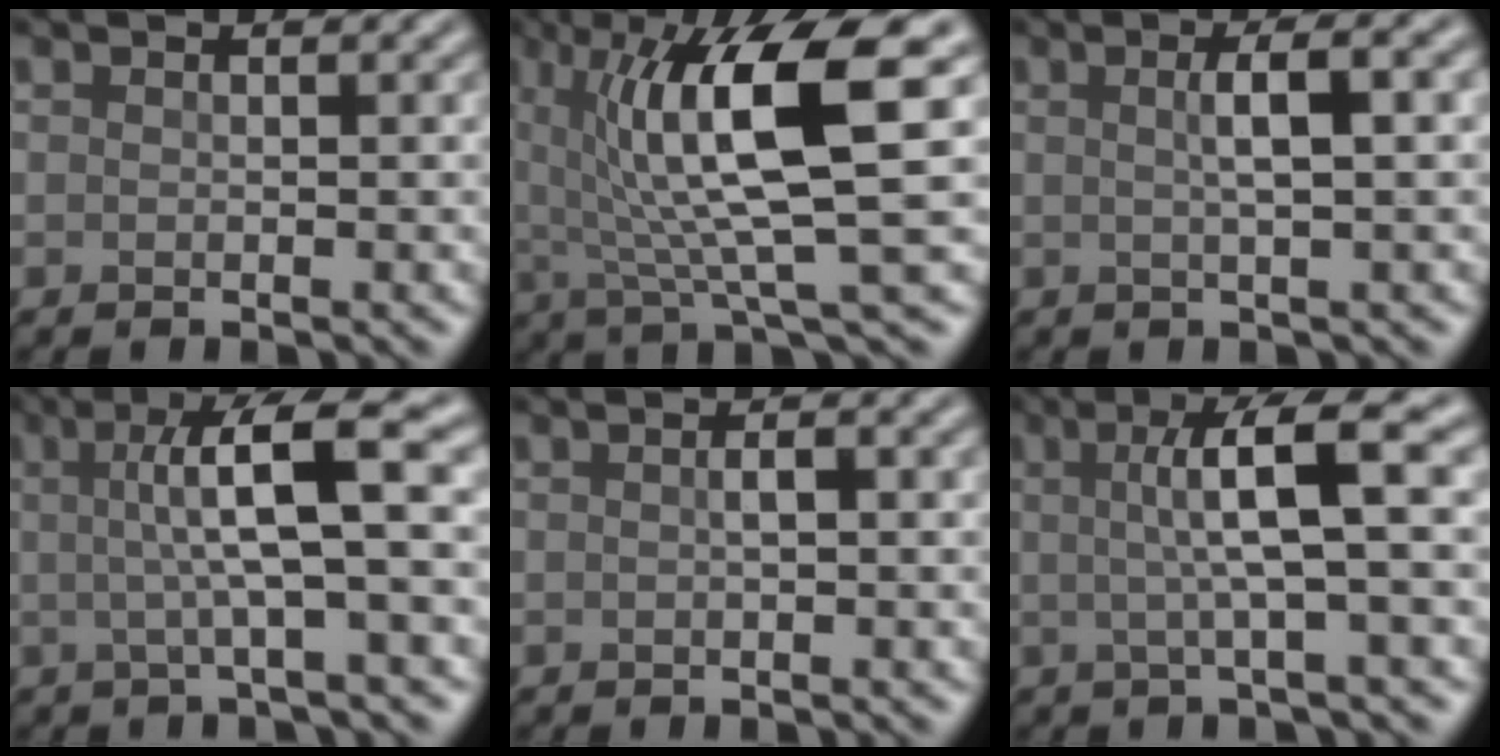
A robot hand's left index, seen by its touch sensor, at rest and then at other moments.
{"total": 10.5, "force": [2.4, 2.3, 10.0], "torque": [-0.151, -0.003, 0.043]}
{"total": 3.6, "force": [0.7, 0.9, 3.5], "torque": [-0.047, 0.012, 0.006]}
{"total": 7.0, "force": [0.9, 1.3, 6.8], "torque": [-0.105, 0.014, 0.009]}
{"total": 1.0, "force": [-0.1, 0.2, 1.0], "torque": [-0.018, 0.003, 0.000]}
{"total": 6.2, "force": [1.1, 1.1, 6.1], "torque": [-0.096, 0.014, 0.012]}